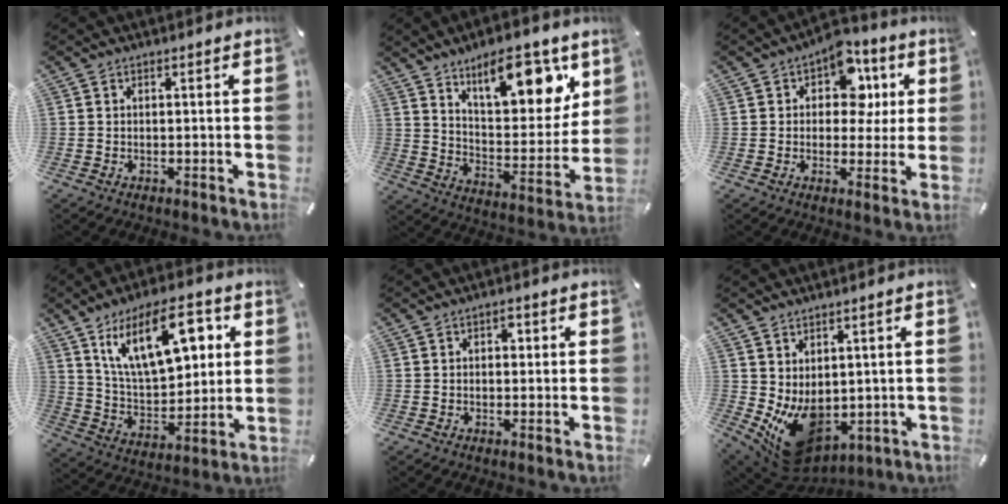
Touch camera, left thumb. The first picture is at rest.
{"total": 17.0, "force": [11.6, 7.1, 10.1], "torque": [-0.117, -0.080, 0.192]}
{"total": 11.2, "force": [3.8, 8.2, 6.5], "torque": [-0.083, -0.017, 0.066]}
{"total": 19.9, "force": [9.5, 10.0, 14.3], "torque": [-0.258, -0.020, 0.159]}
{"total": 1.9, "force": [0.4, 1.2, 1.3], "torque": [-0.013, 0.001, 0.002]}
{"total": 11.8, "force": [-2.1, 8.8, 7.6], "torque": [-0.121, -0.013, -0.024]}